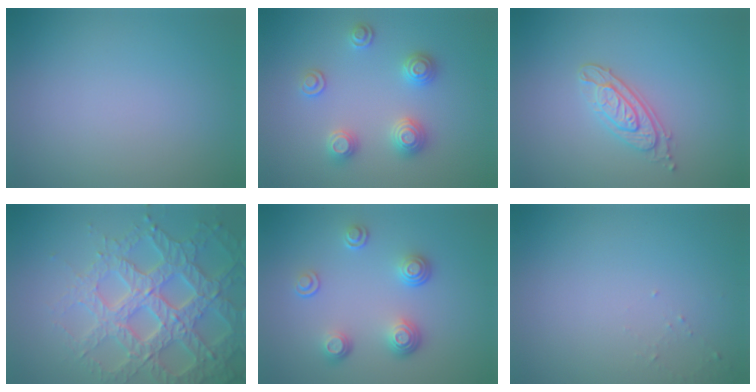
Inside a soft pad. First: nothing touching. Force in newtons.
{"total": 2.9, "press": 2.8, "slide": 0.8}
{"total": 2.9, "press": 2.6, "slide": 1.4}
{"total": 7.0, "press": 6.8, "slide": 1.7}
{"total": 3.6, "press": 2.7, "slide": 2.4}
{"total": 0.7, "press": 0.6, "slide": 0.2}